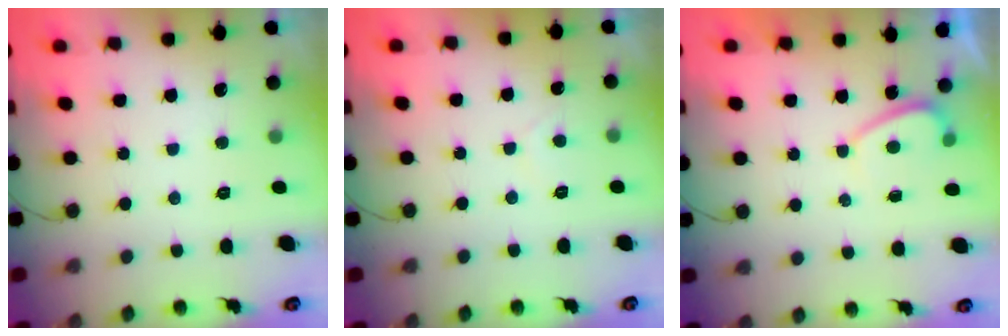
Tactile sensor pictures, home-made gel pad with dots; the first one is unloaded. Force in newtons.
{"total": 0.8, "press": 0.6, "slide": 0.4}
{"total": 1.8, "press": 1.7, "slide": 0.6}